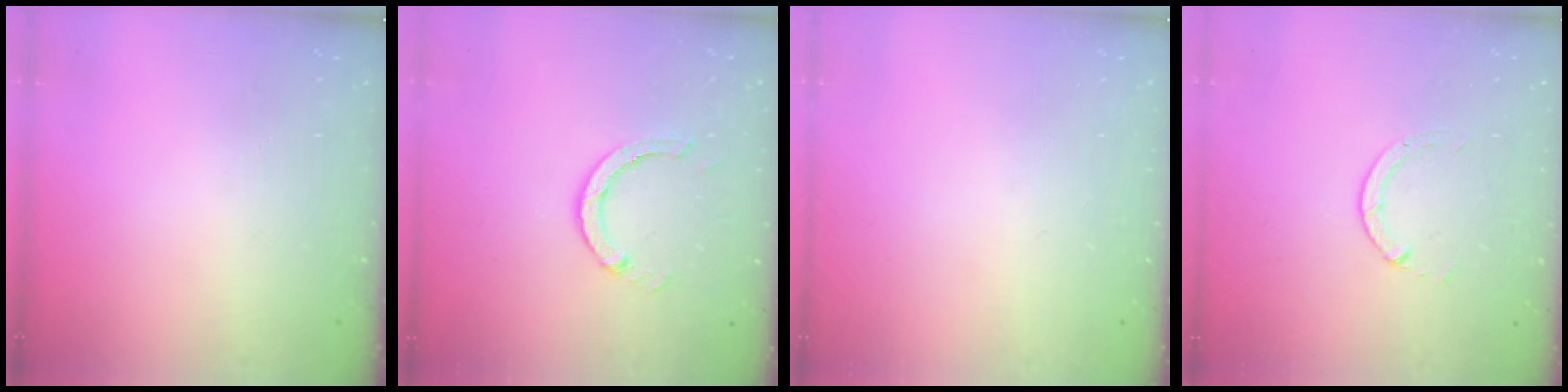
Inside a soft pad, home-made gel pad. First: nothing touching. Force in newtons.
{"total": 3.7, "press": 3.7, "slide": 0.1}
{"total": 0.0}
{"total": 1.3, "press": 1.3, "slide": 0.2}